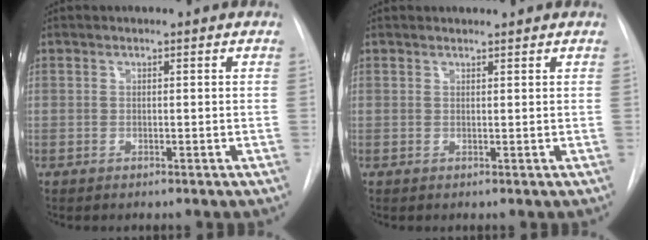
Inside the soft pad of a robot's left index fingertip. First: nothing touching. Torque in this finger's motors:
{"motor_torque": [0.94, -1.20, 0.01, 0.00]}